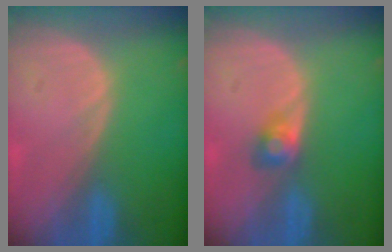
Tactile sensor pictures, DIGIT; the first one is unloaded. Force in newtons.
{"total": 2.4, "press": 2.4, "slide": 0.4}